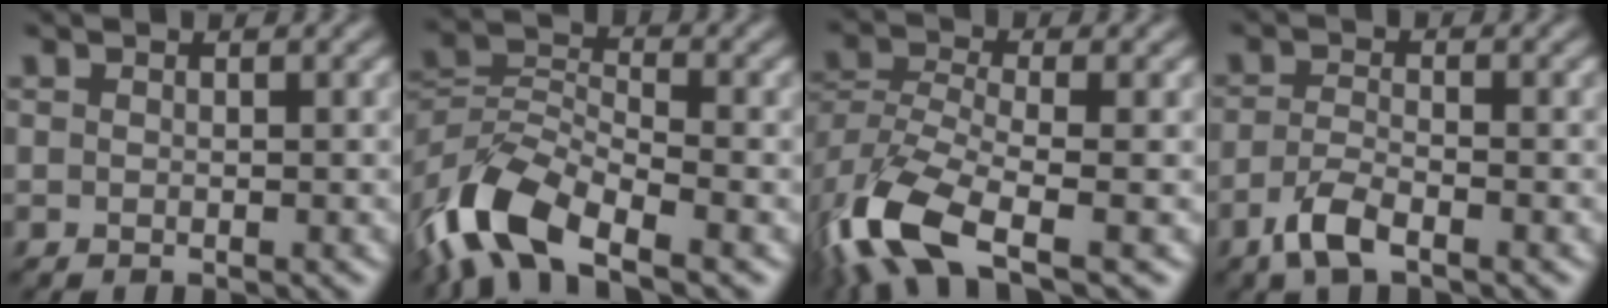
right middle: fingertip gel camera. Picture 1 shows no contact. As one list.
[{"total": 9.1, "force": [-5.9, 4.1, 5.5], "torque": [-0.114, 0.002, -0.127]}, {"total": 9.6, "force": [-5.6, 3.9, 6.8], "torque": [-0.153, -0.009, -0.115]}, {"total": 3.1, "force": [-2.2, 1.0, 2.0], "torque": [-0.053, -0.001, -0.049]}]